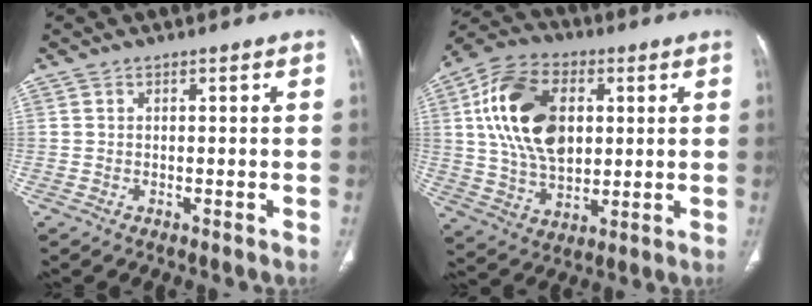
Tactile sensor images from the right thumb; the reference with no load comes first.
{"total": 18.7, "force": [3.9, 12.1, 13.7], "torque": [-0.231, 0.003, 0.072]}